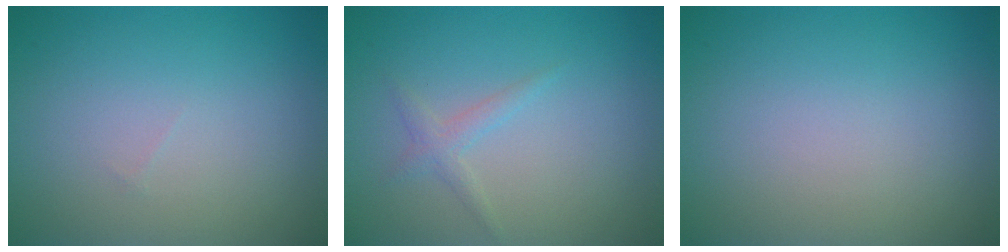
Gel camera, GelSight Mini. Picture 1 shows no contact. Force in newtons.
{"total": 1.3, "press": 1.3, "slide": 0.1}
{"total": 0.0}